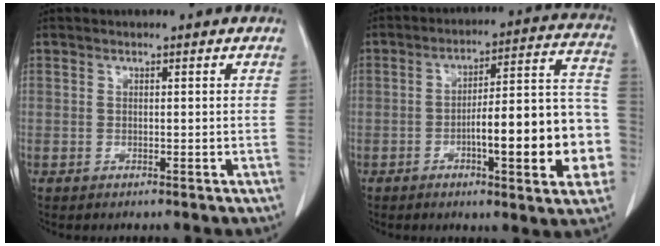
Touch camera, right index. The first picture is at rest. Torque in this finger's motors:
{"motor_torque": [1.79, -0.35, 0.53, 0.10]}